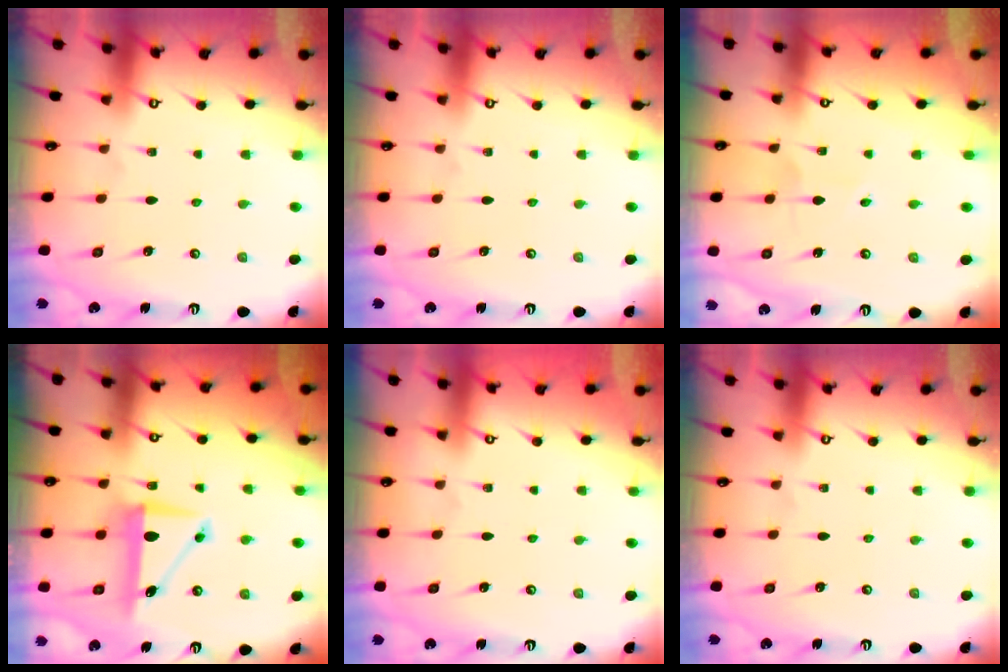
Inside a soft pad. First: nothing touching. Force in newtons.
{"total": 0.0}
{"total": 2.8, "press": 2.8, "slide": 0.3}
{"total": 8.4, "press": 8.0, "slide": 2.5}
{"total": 0.0}
{"total": 0.0}